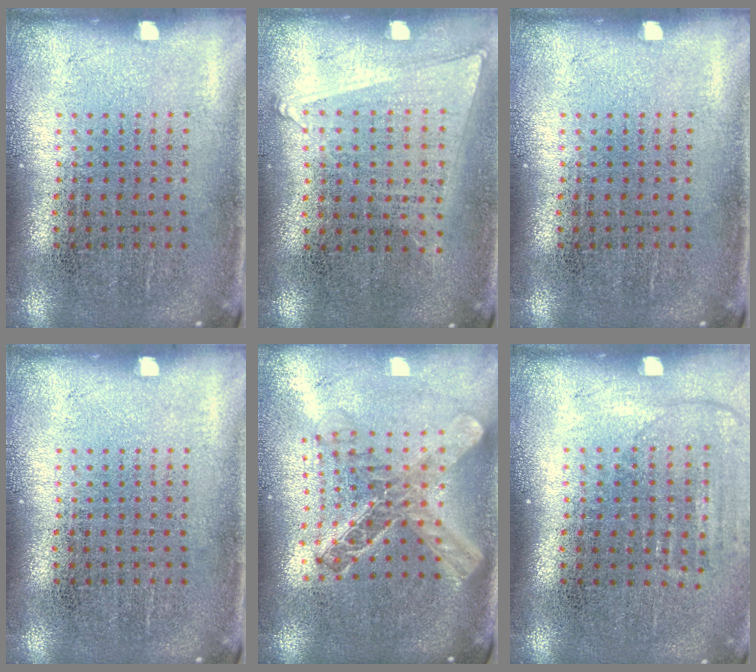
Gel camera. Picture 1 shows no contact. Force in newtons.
{"total": 1.0, "press": 0.9, "slide": 0.5}
{"total": 0.0}
{"total": 0.0}
{"total": 2.1, "press": 1.7, "slide": 1.3}
{"total": 1.3, "press": 1.2, "slide": 0.6}